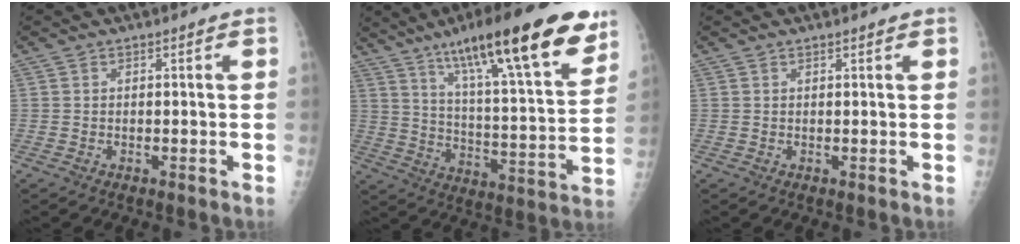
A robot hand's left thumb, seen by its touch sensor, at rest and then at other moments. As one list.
[{"total": 25.9, "force": [16.1, 5.3, 19.6], "torque": [-0.282, -0.046, 0.254]}, {"total": 0.9, "force": [0.7, 0.1, 0.5], "torque": [-0.007, -0.001, 0.012]}]